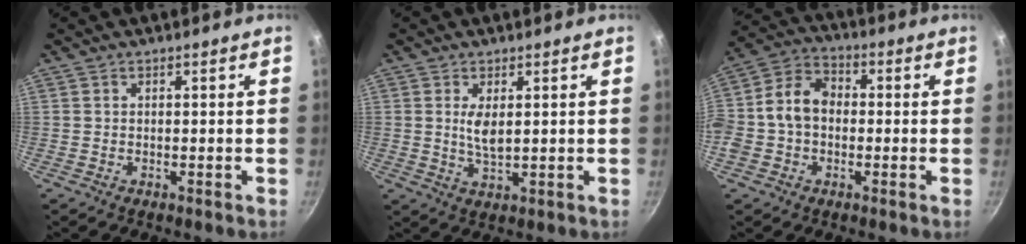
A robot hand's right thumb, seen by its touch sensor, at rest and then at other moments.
{"total": 4.1, "force": [1.0, 1.7, 3.6], "torque": [-0.066, -0.012, 0.021]}
{"total": 10.4, "force": [-0.7, 7.9, 6.7], "torque": [-0.101, 0.032, -0.035]}